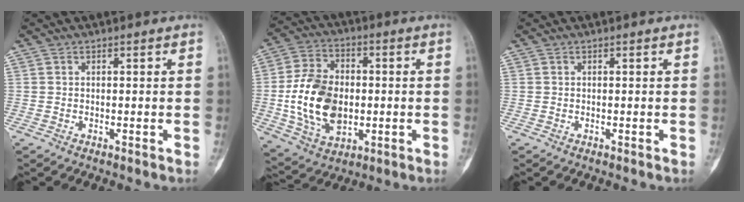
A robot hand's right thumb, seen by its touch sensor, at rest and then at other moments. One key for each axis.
{"total": 16.7, "fx": -1.3, "fy": 11.5, "fz": 12.0, "tx": -0.202, "ty": 0.006, "tz": -0.014}
{"total": 0.0}